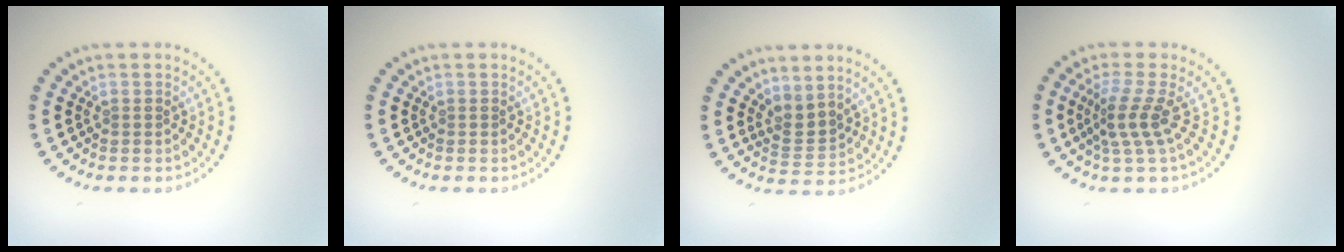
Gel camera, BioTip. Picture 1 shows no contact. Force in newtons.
{"total": 0.0}
{"total": 2.2, "press": 1.5, "slide": 1.7}
{"total": 2.8, "press": 1.9, "slide": 2.1}